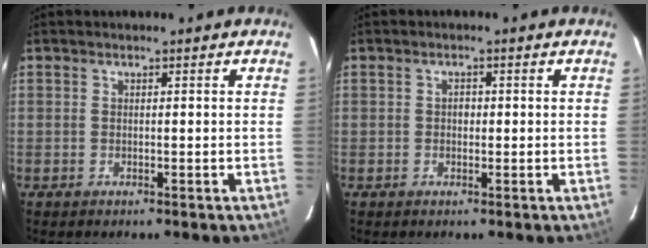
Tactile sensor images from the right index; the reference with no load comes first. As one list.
[{"total": 1.2, "force": [-0.1, 1.0, 0.6], "torque": [-0.009, 0.005, -0.002]}]